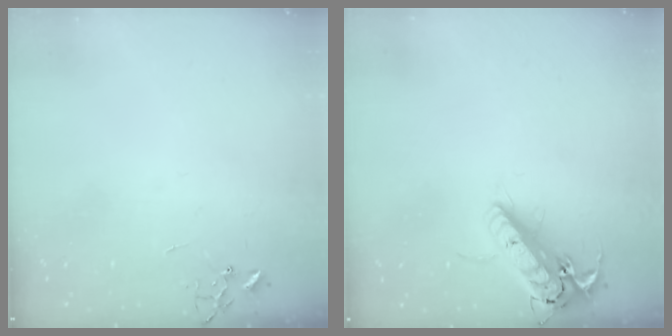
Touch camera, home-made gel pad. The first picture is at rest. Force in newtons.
{"total": 16.5, "press": 16.3, "slide": 3.0}